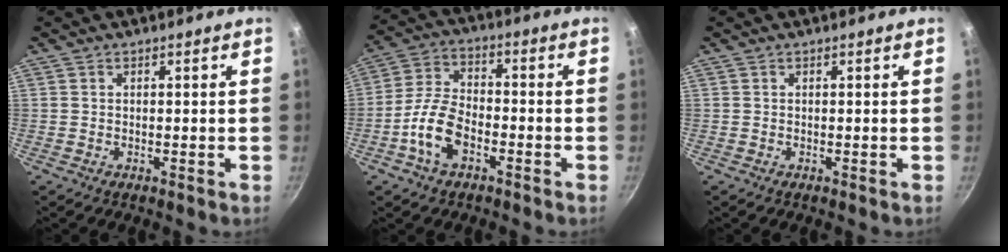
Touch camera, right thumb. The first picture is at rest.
{"total": 9.7, "force": [-4.1, 5.4, 7.0], "torque": [-0.129, 0.036, -0.086]}
{"total": 0.0}